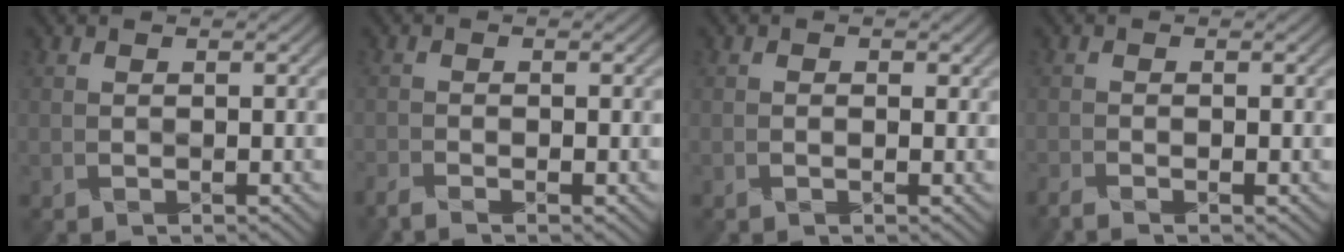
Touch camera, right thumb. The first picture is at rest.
{"total": 1.9, "force": [-1.7, 0.4, 0.9], "torque": [-0.026, -0.004, -0.038]}
{"total": 0.9, "force": [-0.1, 0.6, 0.6], "torque": [-0.012, 0.000, -0.002]}
{"total": 1.7, "force": [-1.4, 0.3, 0.8], "torque": [-0.026, -0.006, -0.032]}